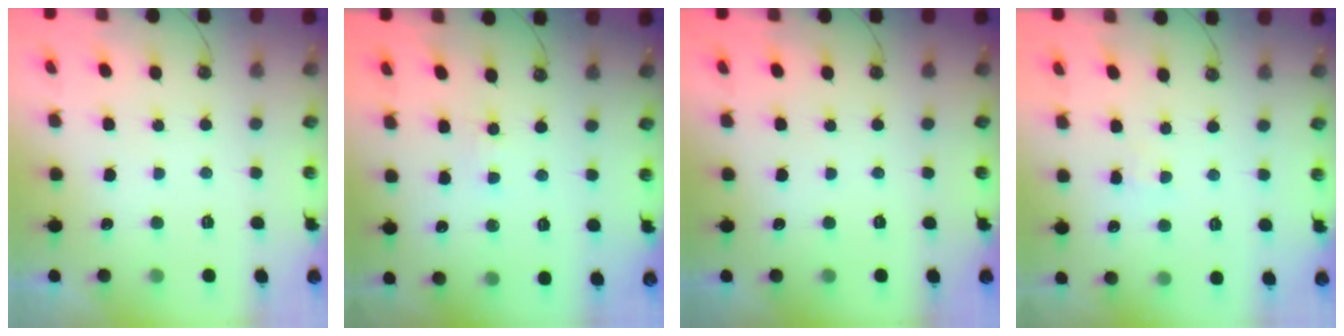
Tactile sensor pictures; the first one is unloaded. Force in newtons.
{"total": 3.4, "press": 3.4, "slide": 0.3}
{"total": 0.0}
{"total": 2.1, "press": 2.1, "slide": 0.4}